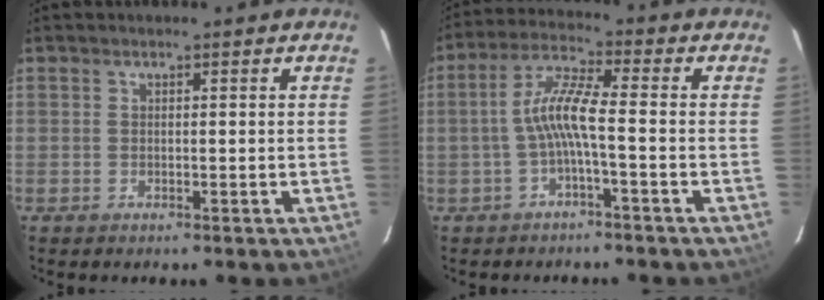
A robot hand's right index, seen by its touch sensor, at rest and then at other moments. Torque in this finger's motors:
{"motor_torque": [1.08, -0.34, 0.59, 0.18]}